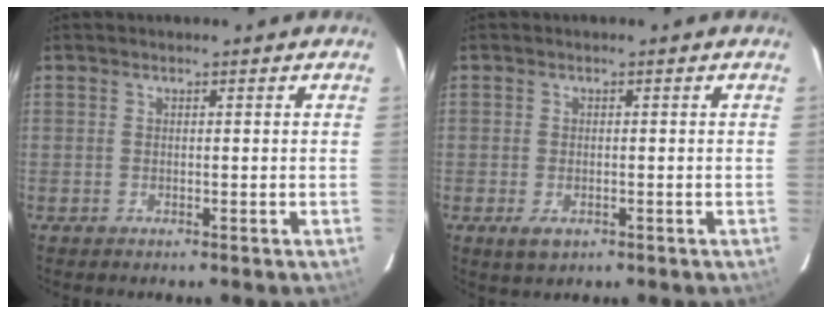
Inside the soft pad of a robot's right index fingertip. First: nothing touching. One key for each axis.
{"total": 3.0, "fx": -1.4, "fy": 1.7, "fz": 2.0, "tx": -0.039, "ty": -0.008, "tz": -0.020}